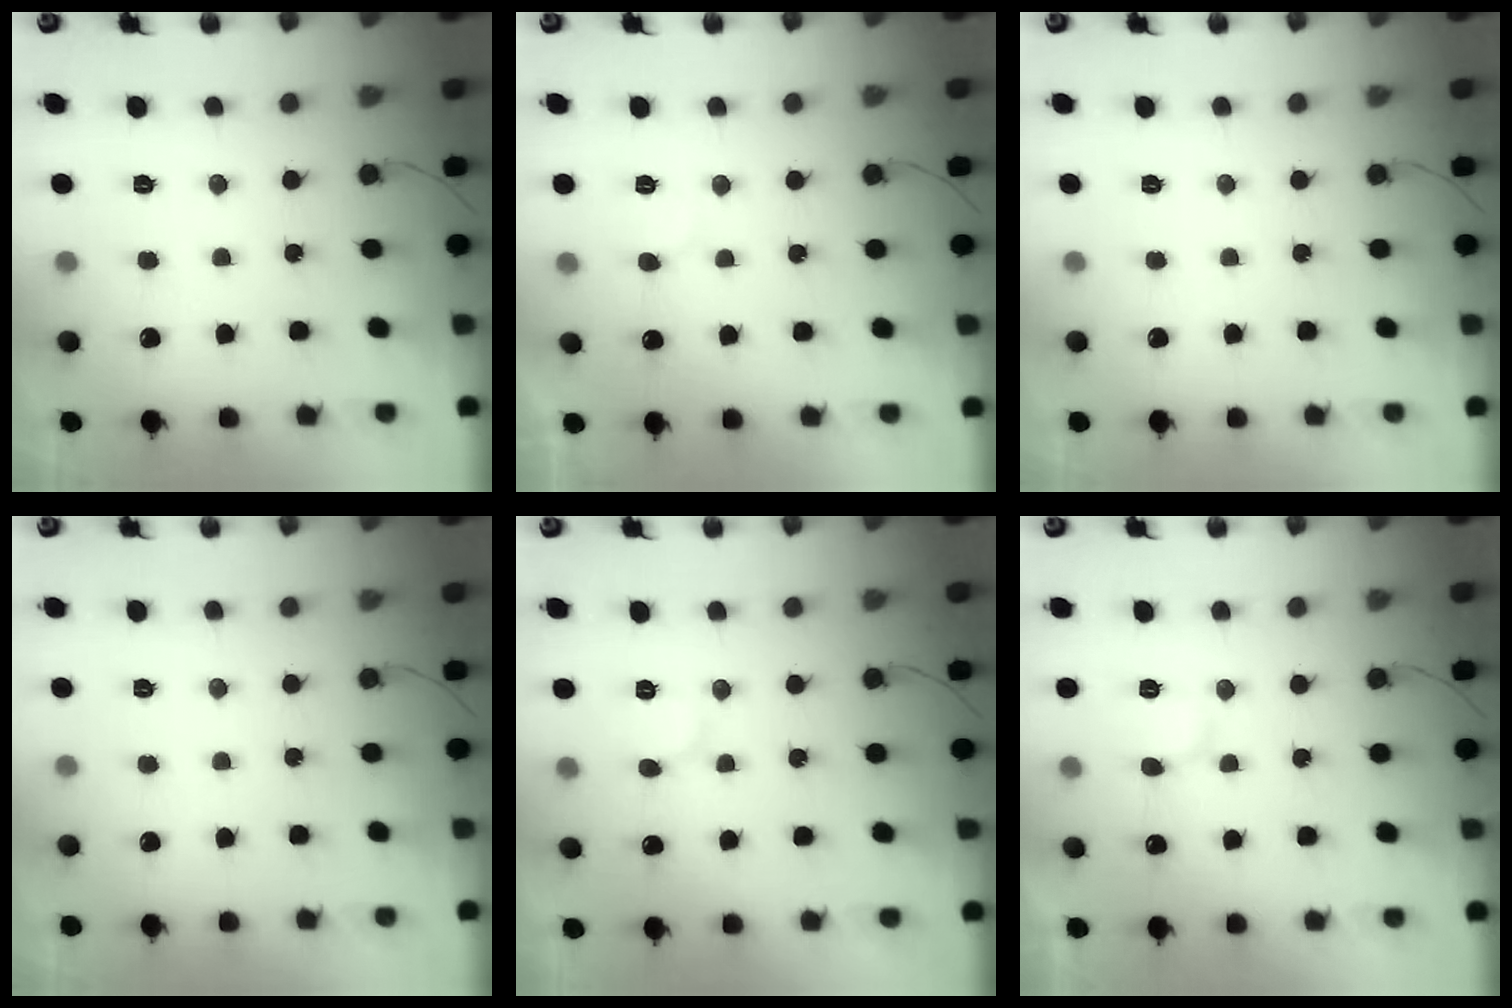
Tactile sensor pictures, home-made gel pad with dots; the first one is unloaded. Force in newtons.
{"total": 6.0, "press": 6.0, "slide": 0.4}
{"total": 0.0}
{"total": 0.0}
{"total": 6.1, "press": 6.1, "slide": 0.4}
{"total": 8.2, "press": 8.1, "slide": 1.4}